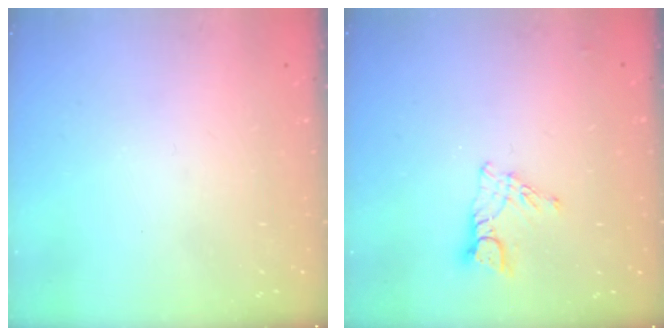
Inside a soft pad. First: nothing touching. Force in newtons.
{"total": 7.0, "press": 7.0, "slide": 0.5}